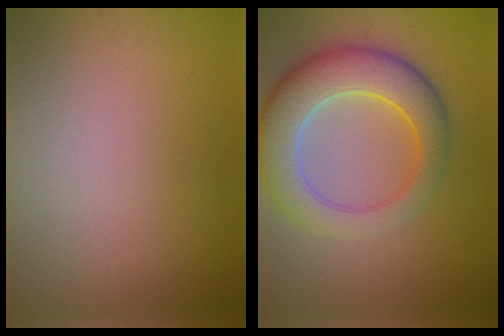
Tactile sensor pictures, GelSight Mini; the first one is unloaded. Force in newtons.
{"total": 7.7, "press": 7.7, "slide": 0.5}